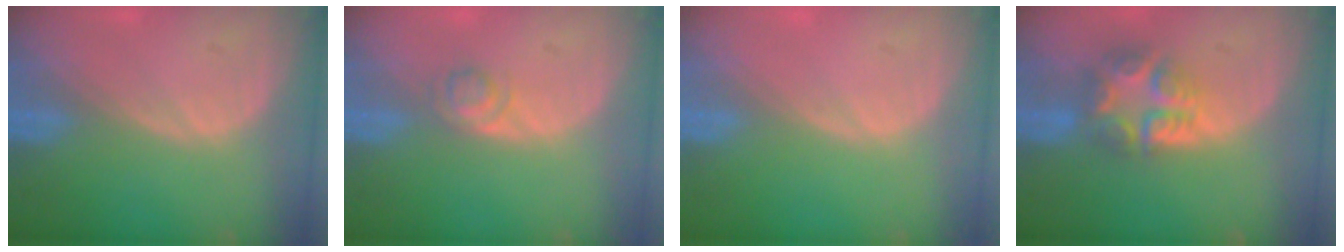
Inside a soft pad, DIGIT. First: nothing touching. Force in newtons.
{"total": 2.2, "press": 2.2, "slide": 0.2}
{"total": 0.0}
{"total": 7.6, "press": 6.6, "slide": 3.7}